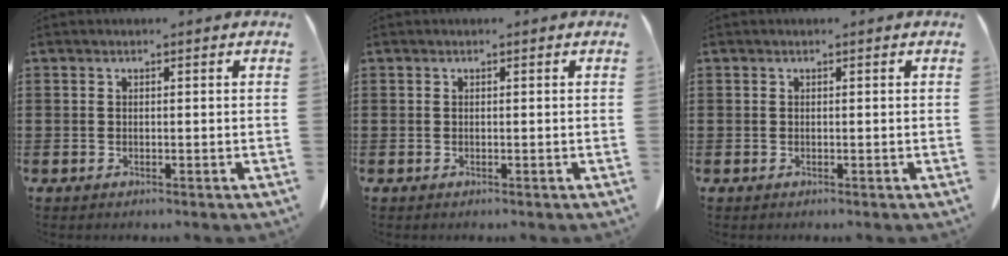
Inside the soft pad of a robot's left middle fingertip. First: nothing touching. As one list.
[{"total": 0.0}, {"total": 0.0}]